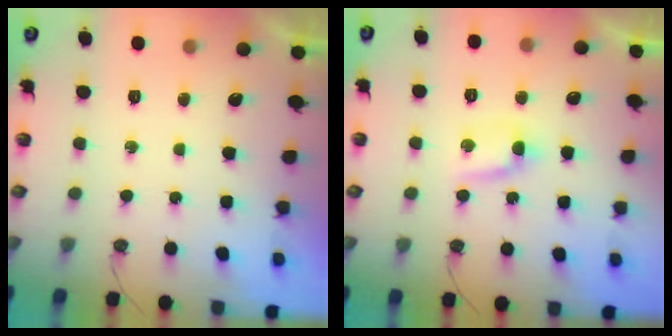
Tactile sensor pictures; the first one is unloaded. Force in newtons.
{"total": 3.7, "press": 3.7, "slide": 0.4}